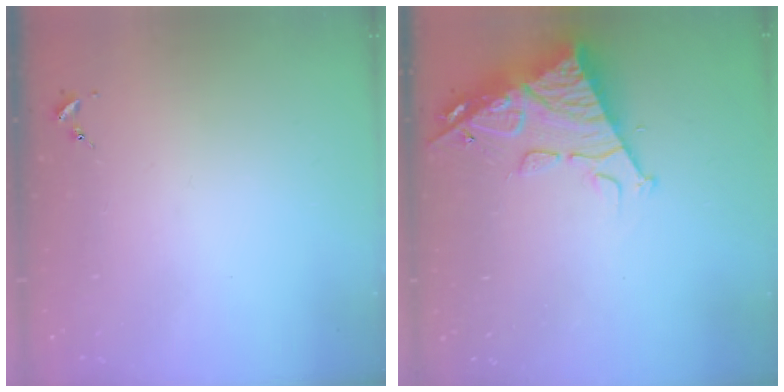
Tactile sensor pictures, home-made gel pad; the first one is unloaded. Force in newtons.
{"total": 15.2, "press": 15.1, "slide": 1.4}